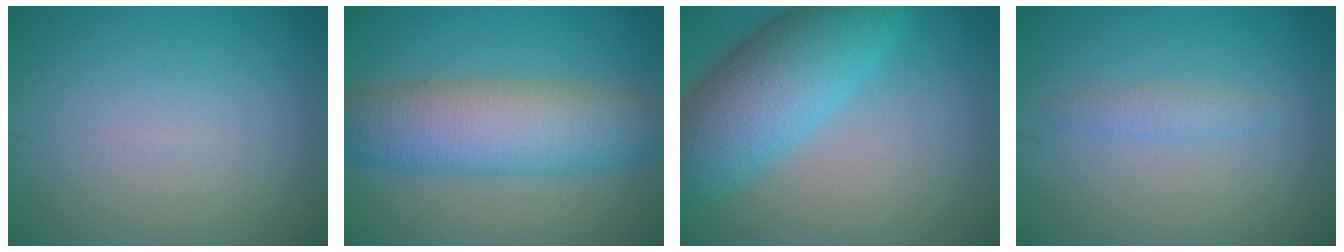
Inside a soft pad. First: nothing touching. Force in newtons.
{"total": 8.4, "press": 8.3, "slide": 0.2}
{"total": 9.2, "press": 9.2, "slide": 0.3}
{"total": 1.4, "press": 1.4, "slide": 0.1}